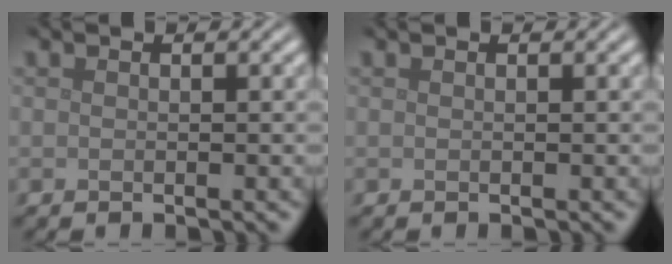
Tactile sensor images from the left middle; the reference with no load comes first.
{"total": 0.0}